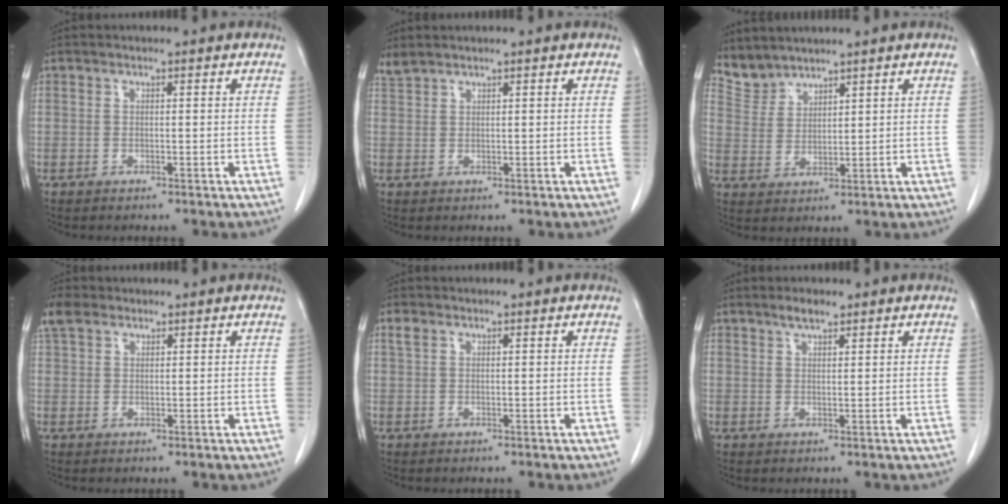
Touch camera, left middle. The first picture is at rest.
{"total": 1.5, "force": [1.5, 0.1, 0.2], "torque": [-0.010, 0.011, 0.038]}
{"total": 3.8, "force": [3.7, 0.9, -0.4], "torque": [0.003, 0.006, 0.086]}
{"total": 3.4, "force": [2.3, 2.1, 1.6], "torque": [-0.040, 0.018, 0.048]}
{"total": 1.1, "force": [0.6, 0.7, 0.6], "torque": [-0.018, 0.013, 0.014]}
{"total": 2.1, "force": [1.7, 0.6, 1.2], "torque": [-0.025, 0.002, 0.030]}